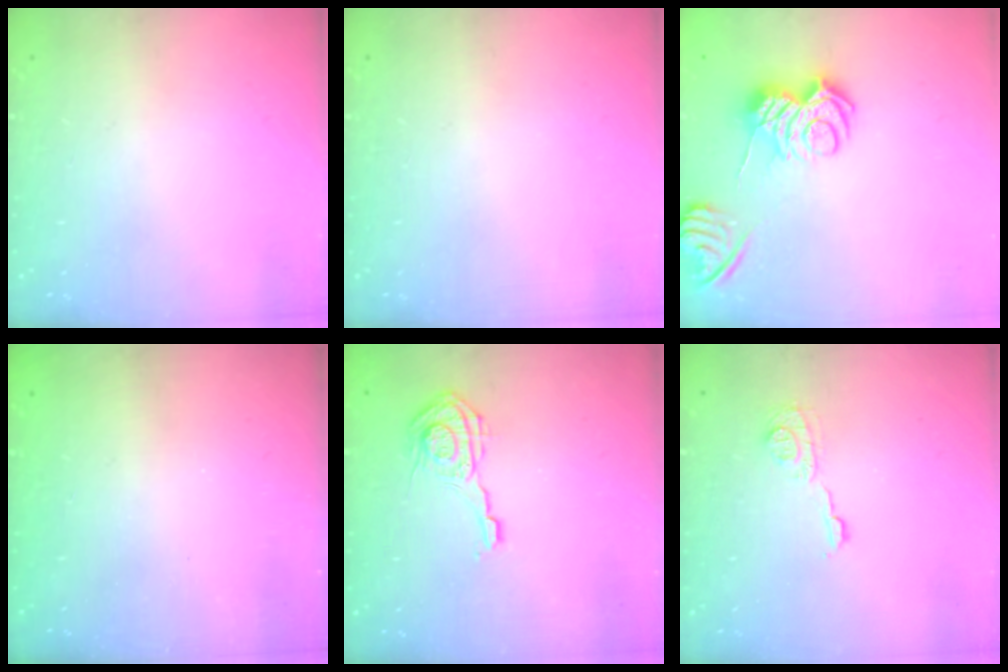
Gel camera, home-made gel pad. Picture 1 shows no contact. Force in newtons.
{"total": 0.0}
{"total": 9.7, "press": 9.6, "slide": 0.9}
{"total": 2.4, "press": 2.3, "slide": 0.8}
{"total": 9.2, "press": 9.2, "slide": 0.3}
{"total": 6.7, "press": 6.7, "slide": 0.0}